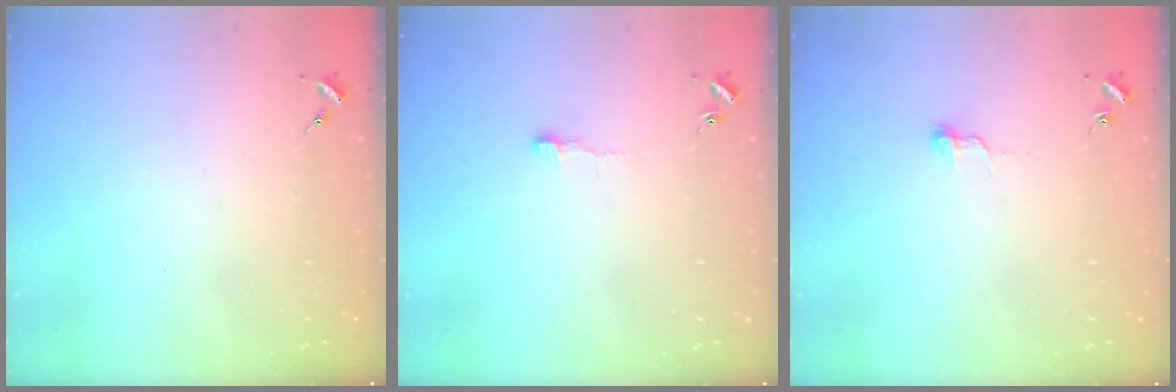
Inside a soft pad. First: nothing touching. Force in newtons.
{"total": 3.4, "press": 3.3, "slide": 0.2}
{"total": 6.2, "press": 6.1, "slide": 0.5}